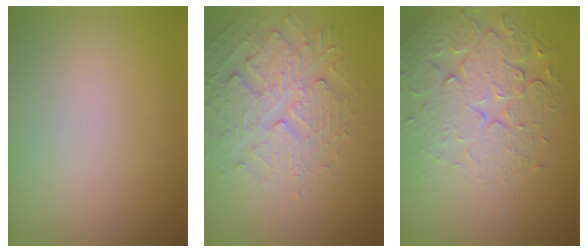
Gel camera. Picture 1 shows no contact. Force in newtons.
{"total": 4.3, "press": 3.8, "slide": 2.0}
{"total": 6.5, "press": 5.0, "slide": 4.2}